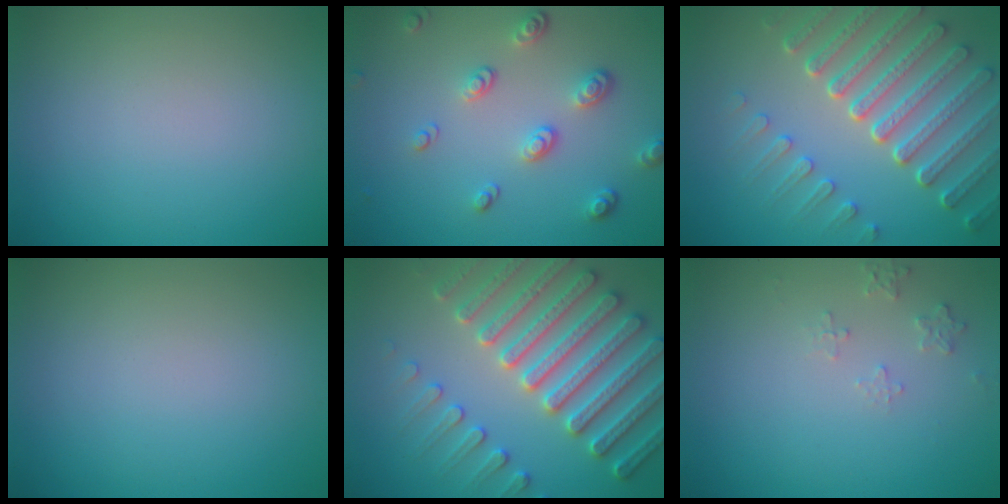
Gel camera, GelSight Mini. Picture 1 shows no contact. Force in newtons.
{"total": 3.3, "press": 2.6, "slide": 1.9}
{"total": 7.4, "press": 5.6, "slide": 4.9}
{"total": 0.0}
{"total": 7.4, "press": 7.2, "slide": 2.0}
{"total": 1.3, "press": 1.3, "slide": 0.2}